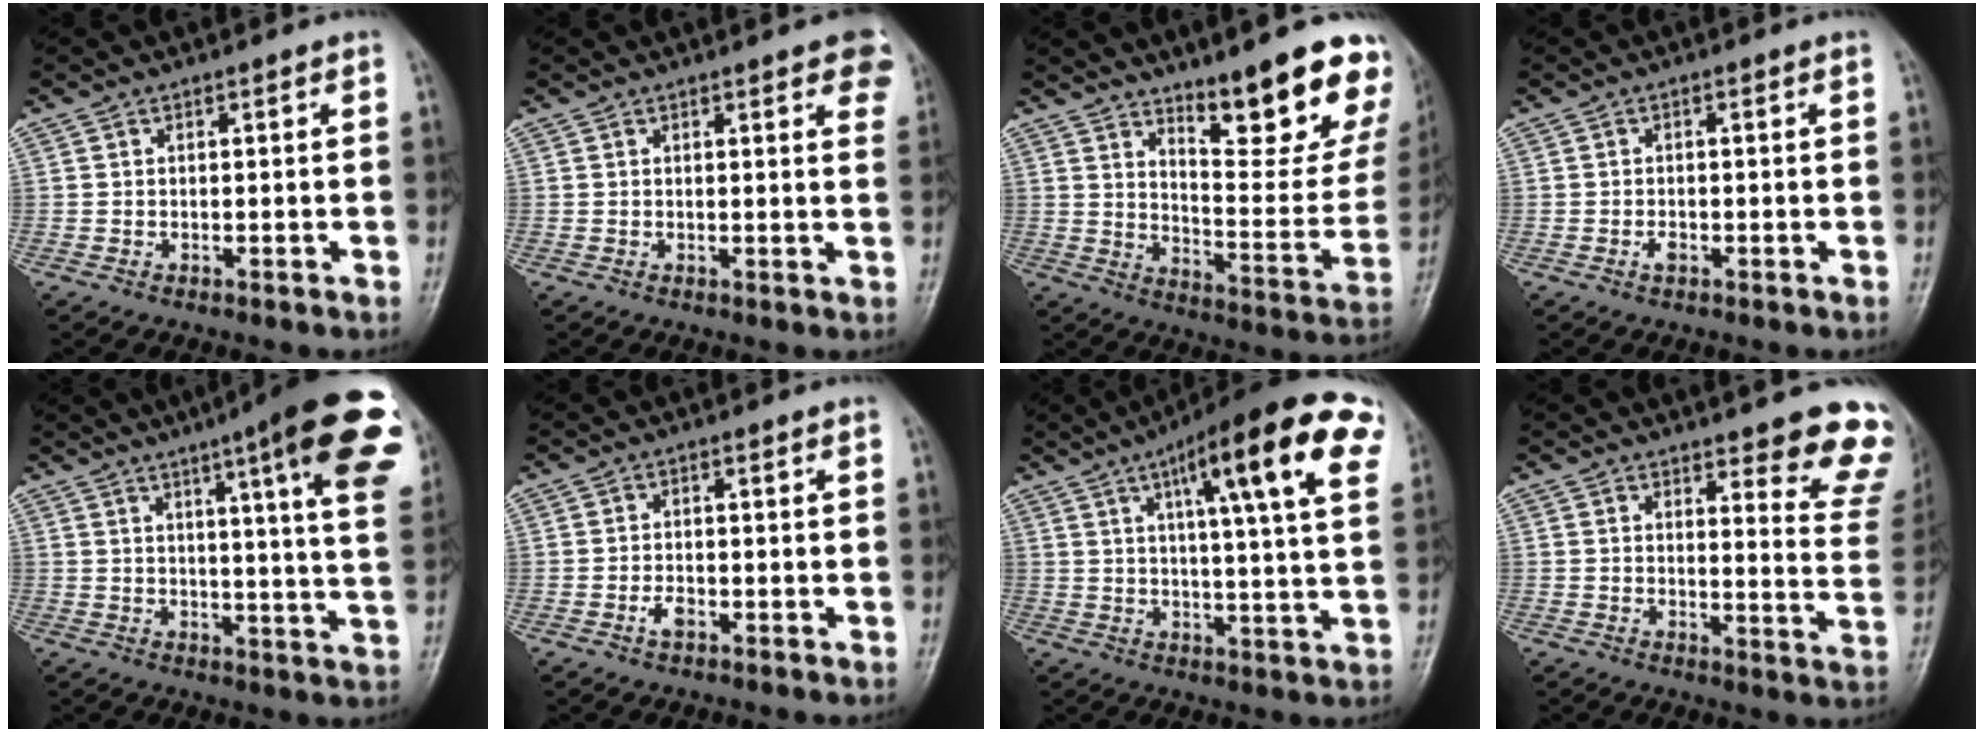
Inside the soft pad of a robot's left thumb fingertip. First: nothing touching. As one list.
[{"total": 7.2, "force": [4.4, 2.0, 5.4], "torque": [-0.042, -0.007, 0.044]}, {"total": 18.9, "force": [12.7, 5.4, 13.0], "torque": [-0.121, -0.095, 0.188]}, {"total": 1.3, "force": [-0.6, 0.8, 0.9], "torque": [-0.015, 0.004, -0.010]}, {"total": 21.9, "force": [10.9, 3.0, 18.7], "torque": [-0.212, -0.025, 0.124]}, {"total": 2.3, "force": [-1.1, 1.2, 1.6], "torque": [-0.028, 0.007, -0.020]}, {"total": 20.1, "force": [9.0, 3.4, 17.7], "torque": [-0.237, -0.002, 0.120]}, {"total": 12.1, "force": [9.7, 2.9, 6.5], "torque": [-0.034, -0.068, 0.094]}]